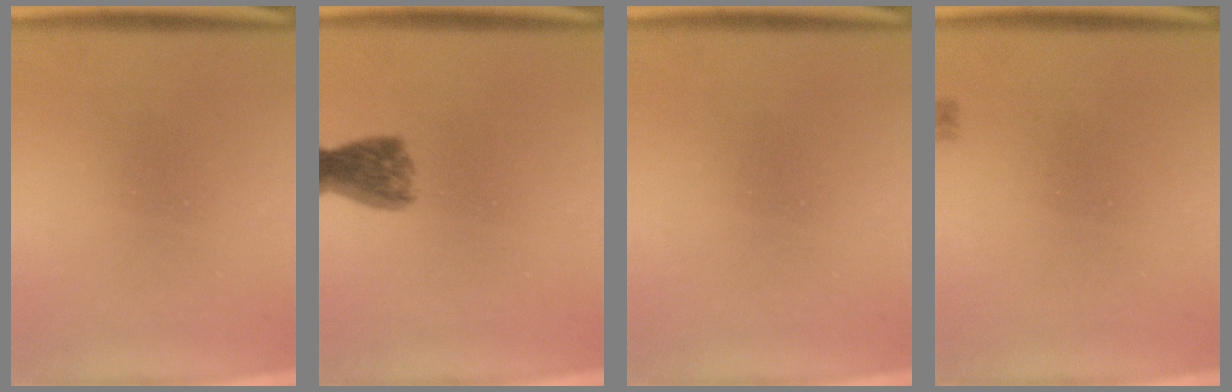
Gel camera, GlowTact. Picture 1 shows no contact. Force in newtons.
{"total": 4.6}
{"total": 0.0}
{"total": 1.1}